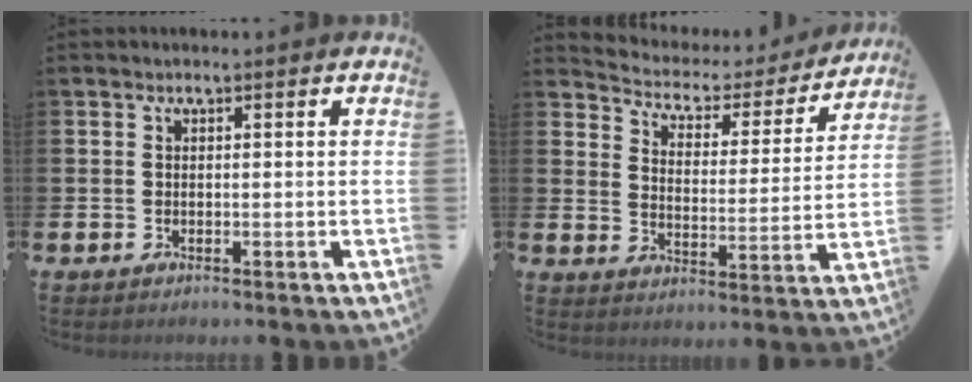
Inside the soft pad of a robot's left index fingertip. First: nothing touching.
{"total": 4.3, "force": [3.8, 1.8, 0.7], "torque": [-0.044, -0.033, 0.056]}